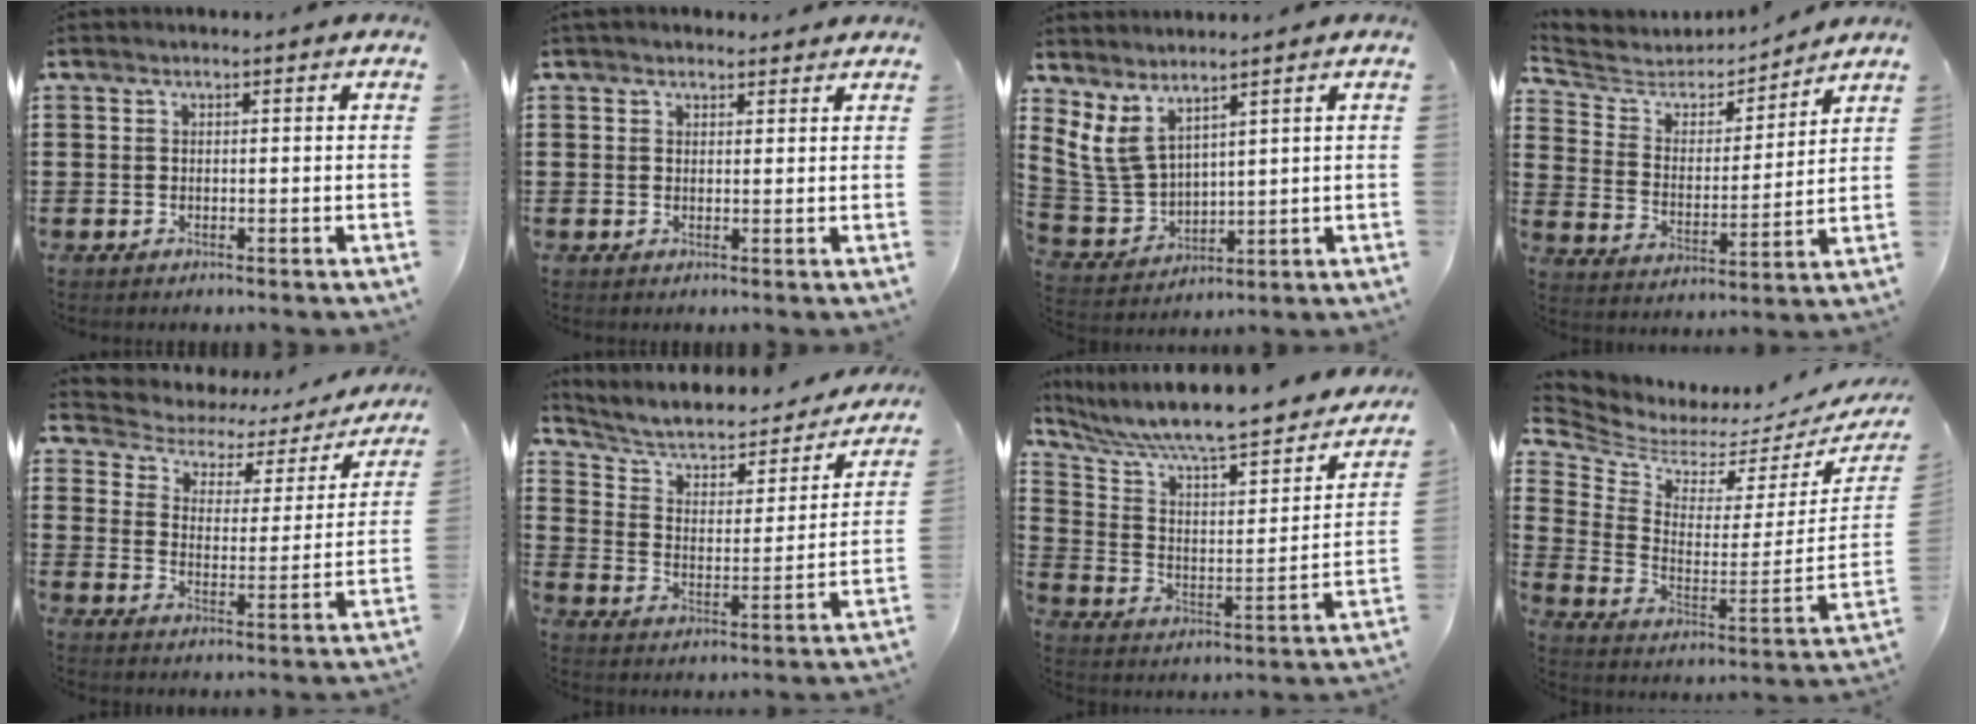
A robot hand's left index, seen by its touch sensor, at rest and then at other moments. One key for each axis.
{"total": 1.7, "fx": 1.4, "fy": 1.0, "fz": 0.0, "tx": -0.004, "ty": 0.007, "tz": 0.027}
{"total": 6.3, "fx": 4.3, "fy": 3.2, "fz": 3.4, "tx": -0.108, "ty": -0.016, "tz": 0.076}
{"total": 4.7, "fx": 4.4, "fy": 1.6, "fz": 0.2, "tx": -0.039, "ty": -0.037, "tz": 0.068}
{"total": 2.8, "fx": 2.0, "fy": 1.8, "fz": 1.0, "tx": -0.038, "ty": -0.018, "tz": 0.022}
{"total": 4.9, "fx": 3.6, "fy": 2.4, "fz": 2.2, "tx": -0.064, "ty": -0.025, "tz": 0.052}
{"total": 8.3, "fx": 7.3, "fy": 0.9, "fz": 3.8, "tx": -0.106, "ty": -0.062, "tz": 0.120}
{"total": 3.0, "fx": 2.9, "fy": 0.8, "fz": 0.5, "tx": -0.038, "ty": -0.050, "tz": 0.043}